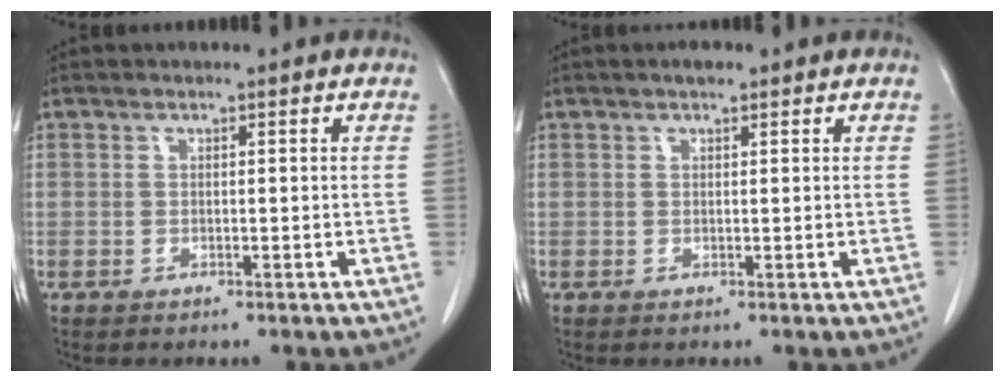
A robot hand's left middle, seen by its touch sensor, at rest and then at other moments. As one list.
[{"total": 1.1, "force": [0.8, 0.4, 0.7], "torque": [-0.013, 0.006, 0.011]}]